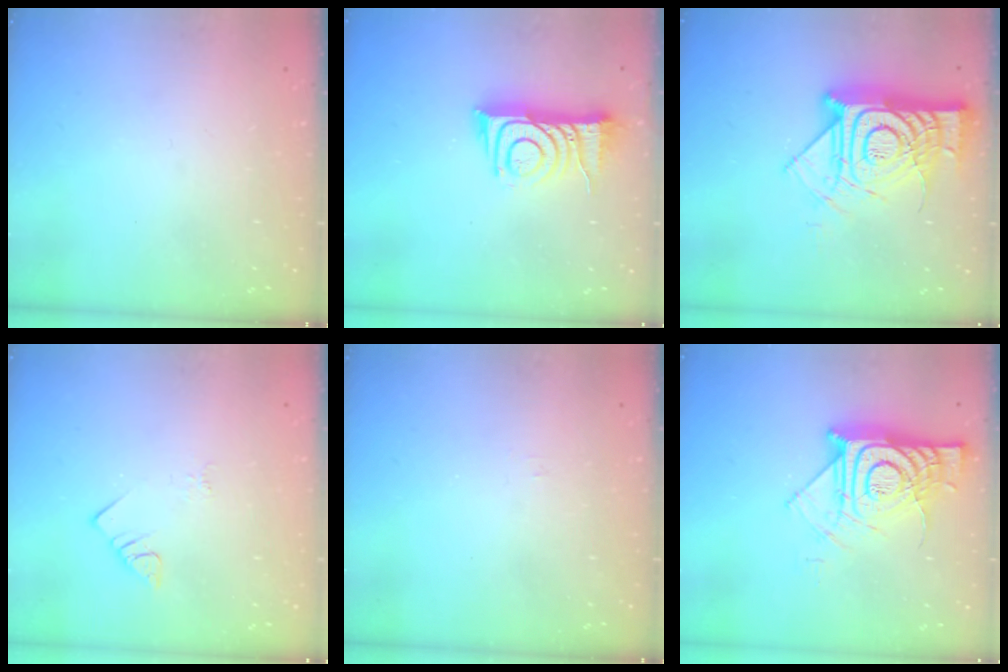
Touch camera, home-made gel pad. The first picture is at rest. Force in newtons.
{"total": 11.2, "press": 11.2, "slide": 1.2}
{"total": 20.6, "press": 20.6, "slide": 1.9}
{"total": 2.7, "press": 2.7, "slide": 0.3}
{"total": 3.2, "press": 3.2, "slide": 0.3}
{"total": 14.5, "press": 14.5, "slide": 1.4}